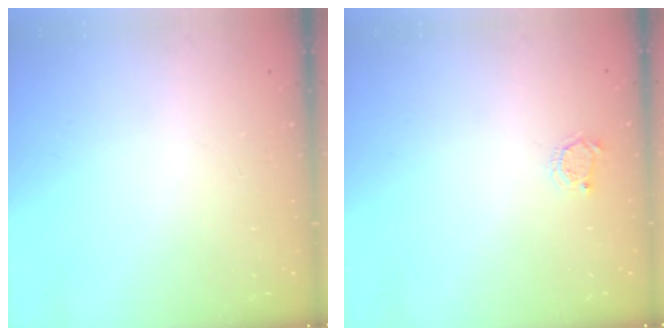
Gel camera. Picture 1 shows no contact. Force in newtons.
{"total": 3.1, "press": 3.1, "slide": 0.4}